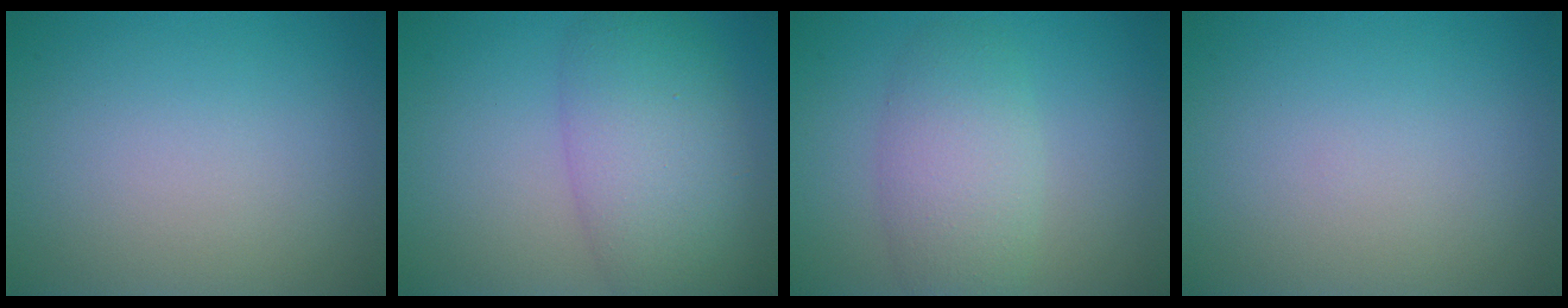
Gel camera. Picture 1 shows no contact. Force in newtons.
{"total": 7.3, "press": 7.3, "slide": 0.3}
{"total": 4.4, "press": 4.3, "slide": 0.2}
{"total": 0.0}